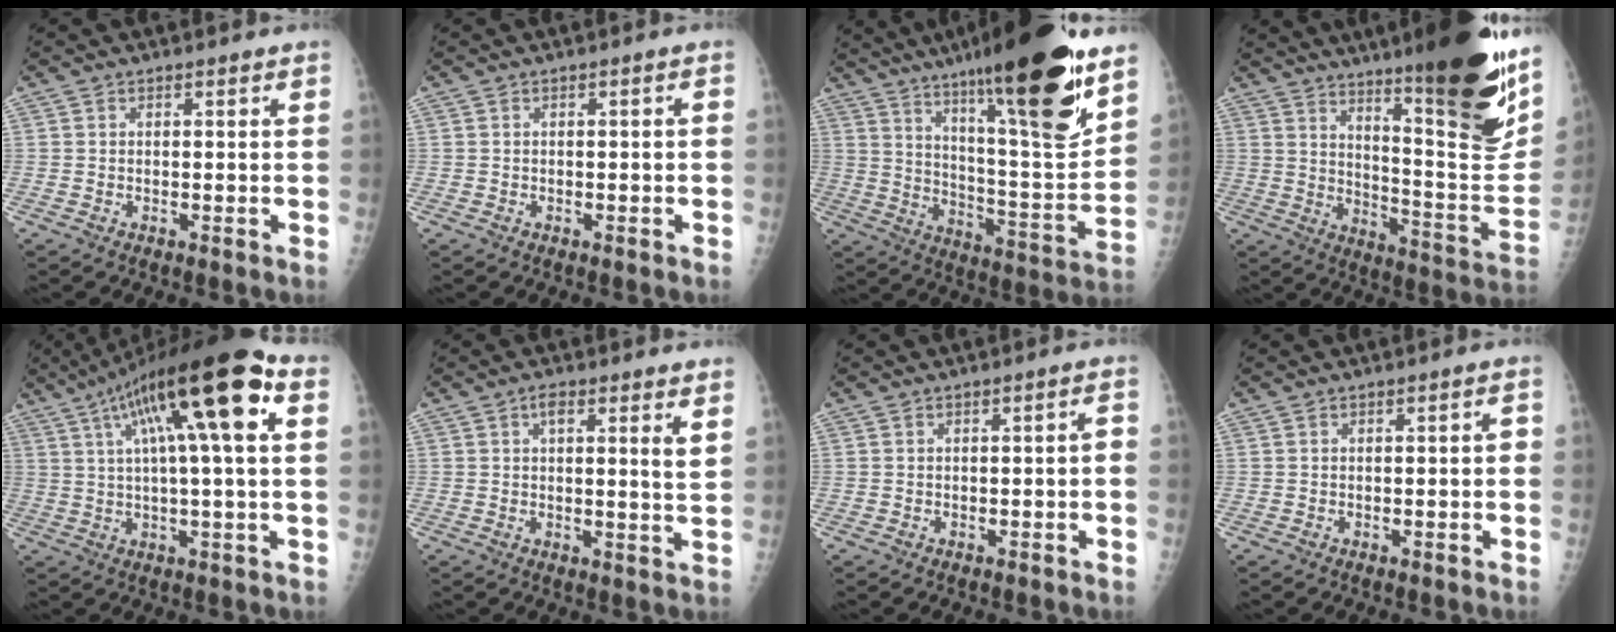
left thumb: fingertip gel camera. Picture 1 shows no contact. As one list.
[{"total": 0.6, "force": [-0.2, 0.3, 0.4], "torque": [-0.004, 0.011, -0.004]}, {"total": 26.5, "force": [17.0, 4.1, 19.9], "torque": [-0.290, -0.073, 0.276]}, {"total": 27.0, "force": [16.6, 4.4, 20.8], "torque": [-0.274, -0.088, 0.247]}, {"total": 20.4, "force": [6.8, 3.8, 18.8], "torque": [-0.318, 0.031, 0.104]}, {"total": 5.1, "force": [2.4, 0.8, 4.4], "torque": [-0.061, -0.014, 0.031]}, {"total": 1.8, "force": [-0.8, 0.8, 1.4], "torque": [-0.017, 0.019, -0.012]}, {"total": 1.4, "force": [-0.4, 0.7, 1.1], "torque": [-0.010, 0.013, -0.008]}]